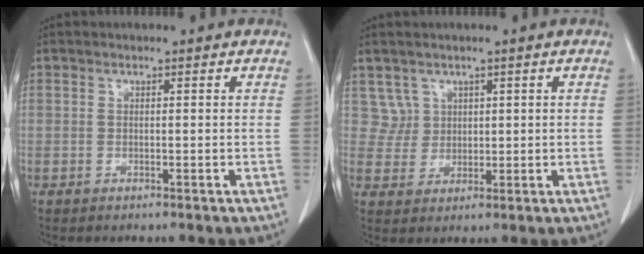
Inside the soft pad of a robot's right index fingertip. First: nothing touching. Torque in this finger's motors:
{"motor_torque": [-0.21, 0.31, -0.15, -0.04]}